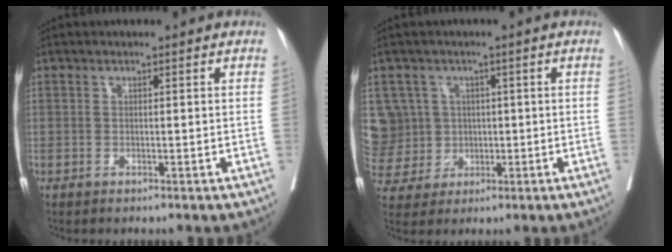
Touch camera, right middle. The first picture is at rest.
{"total": 9.7, "force": [1.8, 9.6, 0.3], "torque": [-0.027, 0.046, 0.053]}